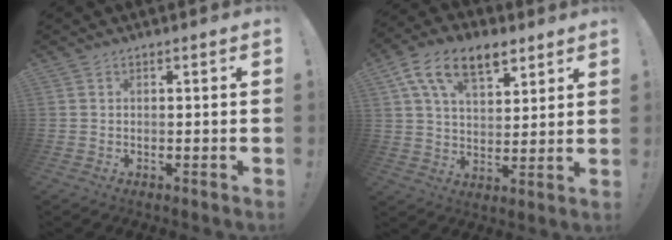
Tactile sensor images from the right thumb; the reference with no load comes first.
{"total": 14.5, "force": [7.9, 7.9, 9.2], "torque": [-0.158, -0.024, 0.148]}